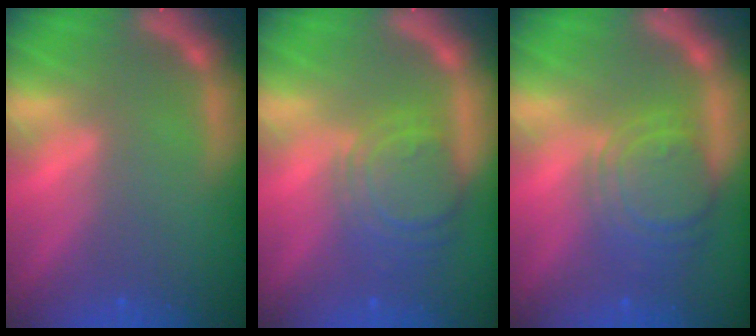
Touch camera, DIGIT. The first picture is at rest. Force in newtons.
{"total": 6.5}
{"total": 7.1}